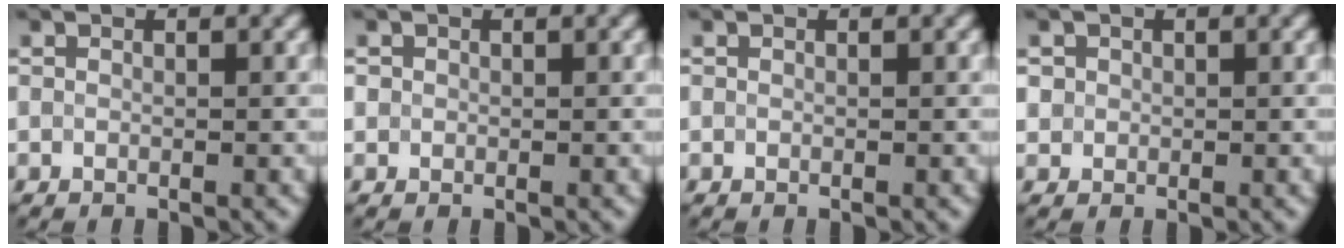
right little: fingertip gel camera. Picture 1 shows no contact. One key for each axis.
{"total": 0.8, "fx": 0.3, "fy": 0.8, "fz": 0.1, "tx": 0.009, "ty": 0.001, "tz": -0.002}
{"total": 0.0}
{"total": 2.4, "fx": 0.8, "fy": 2.1, "fz": 0.6, "tx": 0.016, "ty": 0.018, "tz": -0.012}